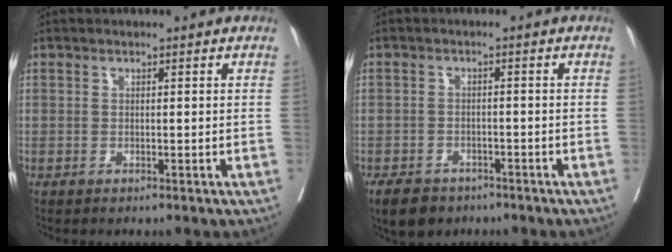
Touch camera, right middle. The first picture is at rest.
{"total": 6.8, "force": [-5.2, 3.6, 2.4], "torque": [-0.041, -0.002, -0.080]}